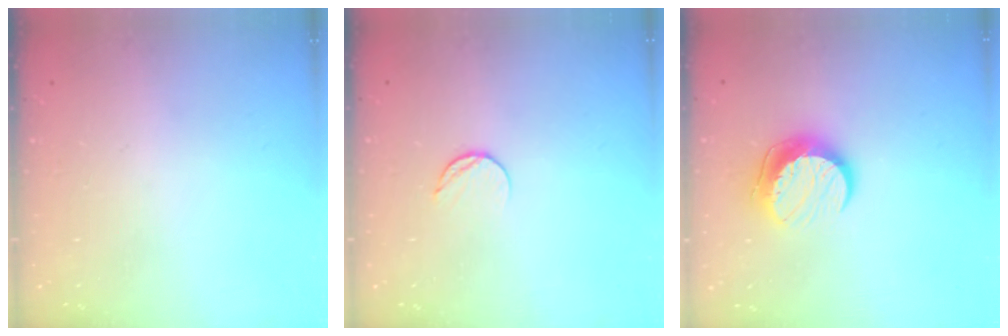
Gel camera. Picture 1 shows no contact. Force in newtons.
{"total": 6.3, "press": 6.3, "slide": 0.7}
{"total": 10.7, "press": 10.7, "slide": 0.3}